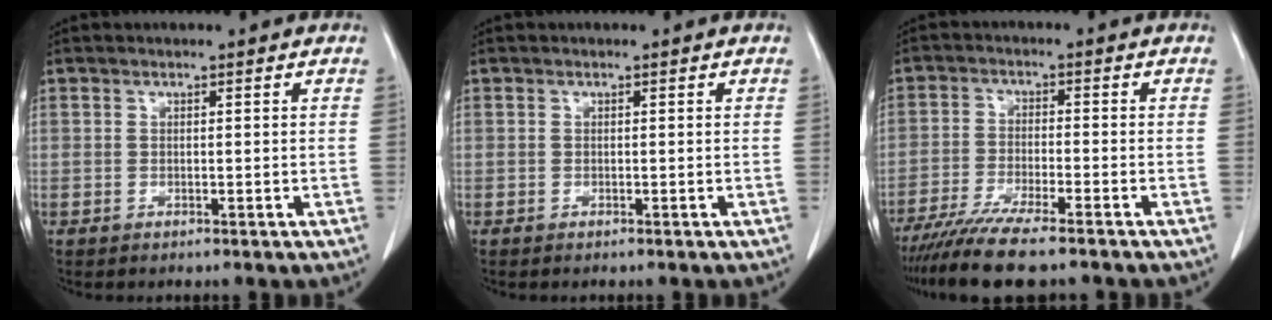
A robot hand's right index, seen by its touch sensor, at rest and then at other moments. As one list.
[{"total": 0.0}, {"total": 10.0, "force": [-8.2, 0.4, 5.7], "torque": [-0.091, -0.026, -0.136]}]